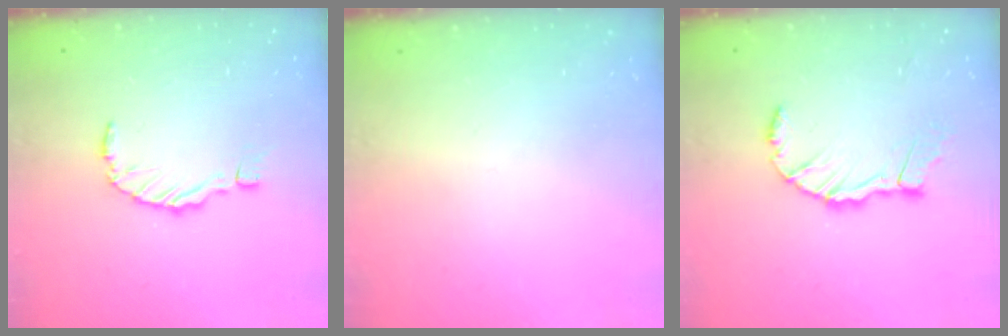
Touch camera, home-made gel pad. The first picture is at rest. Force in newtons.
{"total": 0.0}
{"total": 10.8, "press": 10.7, "slide": 1.3}